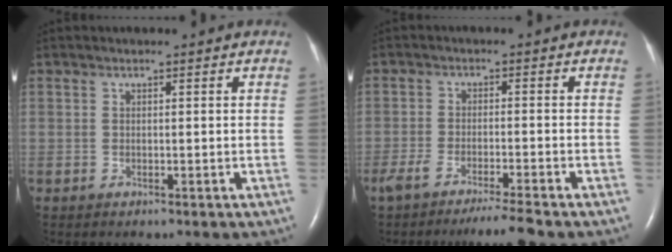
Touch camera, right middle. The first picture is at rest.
{"total": 6.3, "force": [-5.2, -0.6, 3.5], "torque": [-0.055, -0.015, -0.087]}